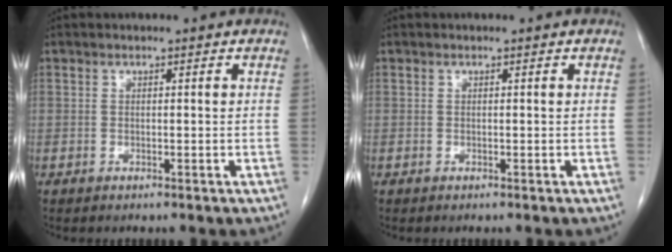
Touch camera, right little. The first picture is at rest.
{"total": 0.0}